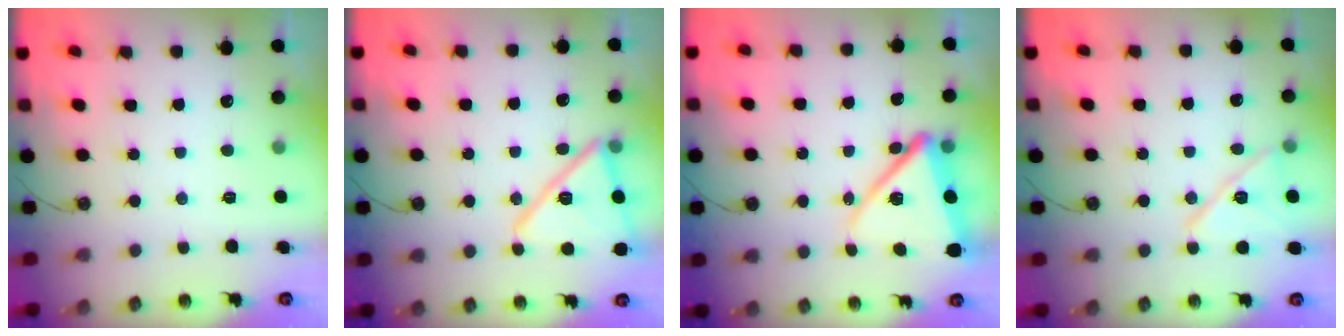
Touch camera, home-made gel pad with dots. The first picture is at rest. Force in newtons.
{"total": 16.7, "press": 16.7, "slide": 0.7}
{"total": 15.1, "press": 15.0, "slide": 1.5}
{"total": 14.3, "press": 10.9, "slide": 9.3}